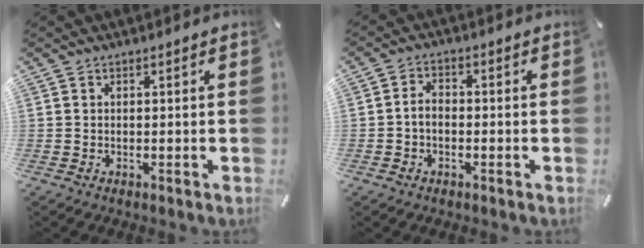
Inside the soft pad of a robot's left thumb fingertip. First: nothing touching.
{"total": 3.4, "force": [-1.1, 2.3, 2.3], "torque": [-0.044, 0.010, -0.020]}